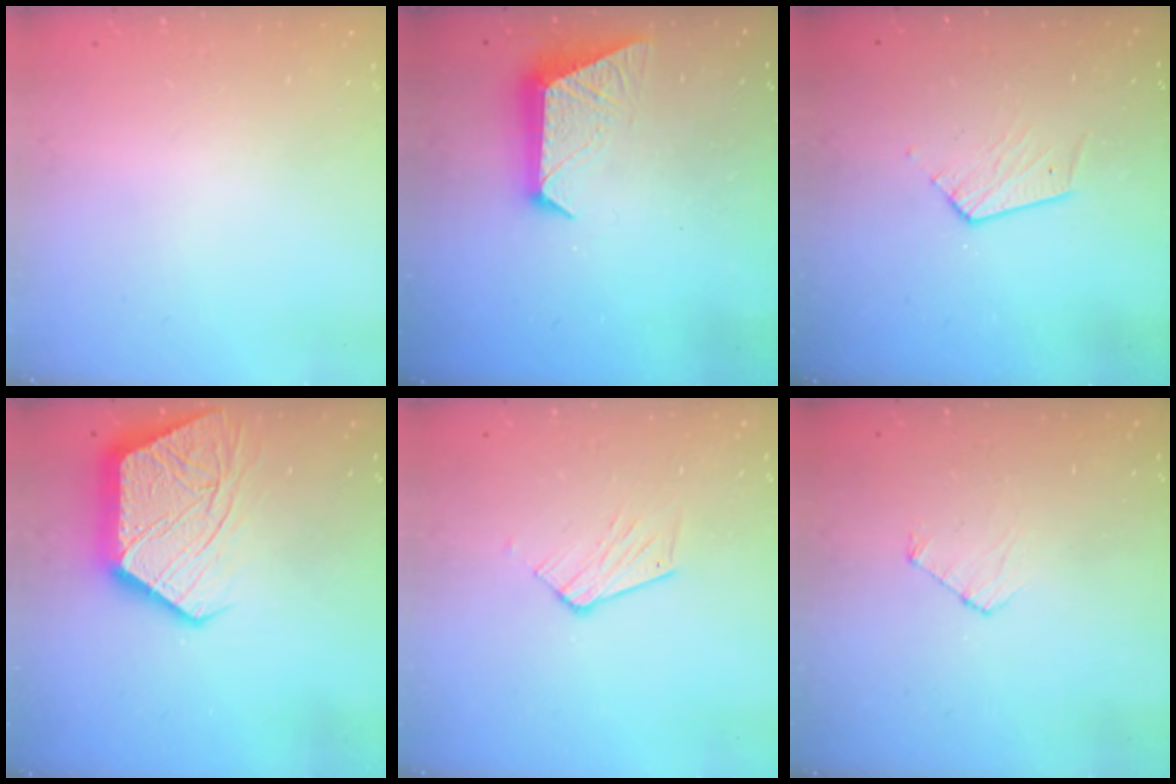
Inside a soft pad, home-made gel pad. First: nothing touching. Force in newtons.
{"total": 11.0, "press": 11.0, "slide": 0.8}
{"total": 5.1, "press": 5.1, "slide": 0.3}
{"total": 14.6, "press": 14.5, "slide": 1.2}
{"total": 7.0, "press": 7.0, "slide": 0.4}
{"total": 4.3, "press": 4.3, "slide": 0.4}